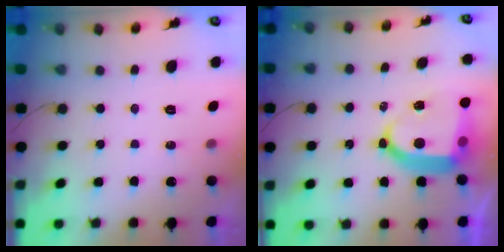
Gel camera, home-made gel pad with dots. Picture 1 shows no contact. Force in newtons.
{"total": 12.7, "press": 12.6, "slide": 1.6}